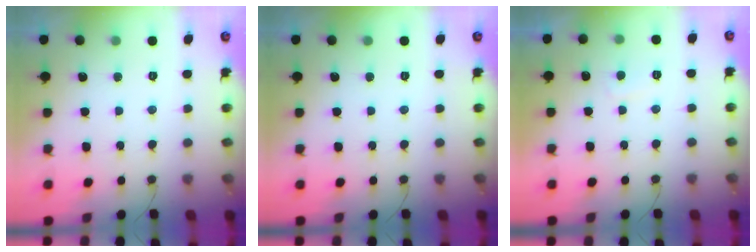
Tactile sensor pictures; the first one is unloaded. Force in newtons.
{"total": 0.0}
{"total": 2.0, "press": 1.9, "slide": 0.6}